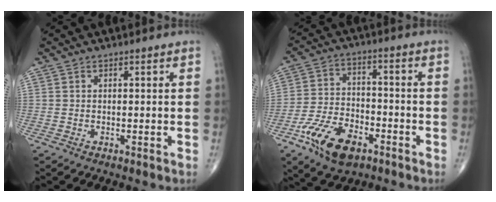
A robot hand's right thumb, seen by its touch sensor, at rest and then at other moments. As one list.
[{"total": 13.0, "force": [-6.9, 7.1, 8.4], "torque": [-0.143, 0.027, -0.126]}]